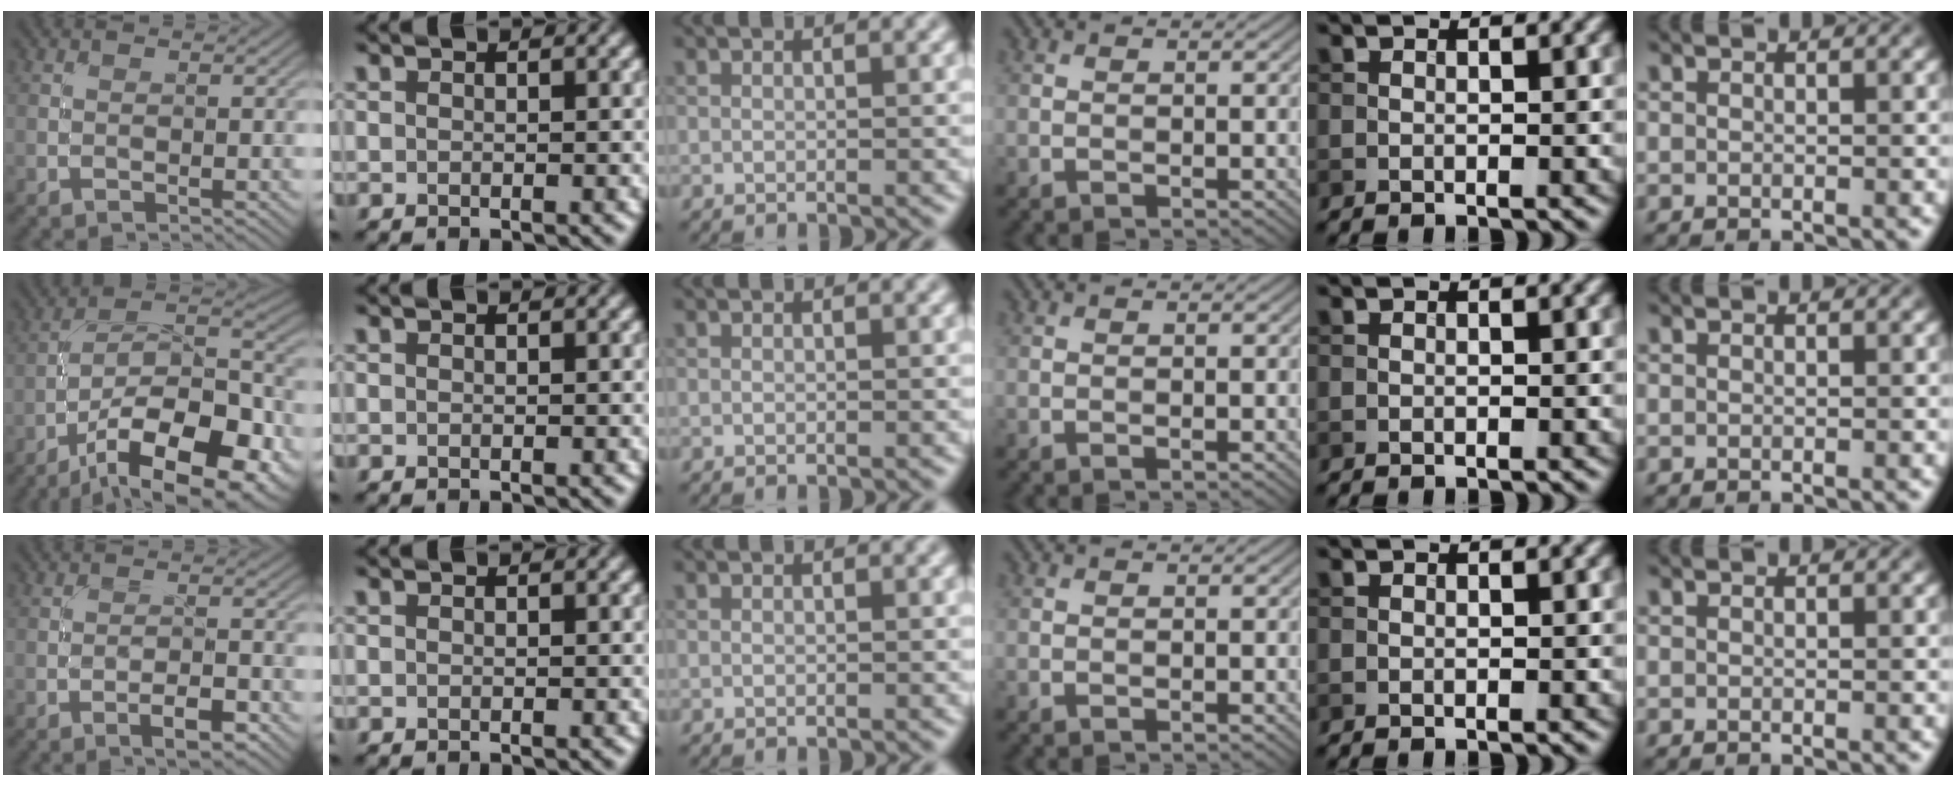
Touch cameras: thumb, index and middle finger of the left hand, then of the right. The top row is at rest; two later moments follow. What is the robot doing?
{"motion": "screw", "object": "medicine bottle"}